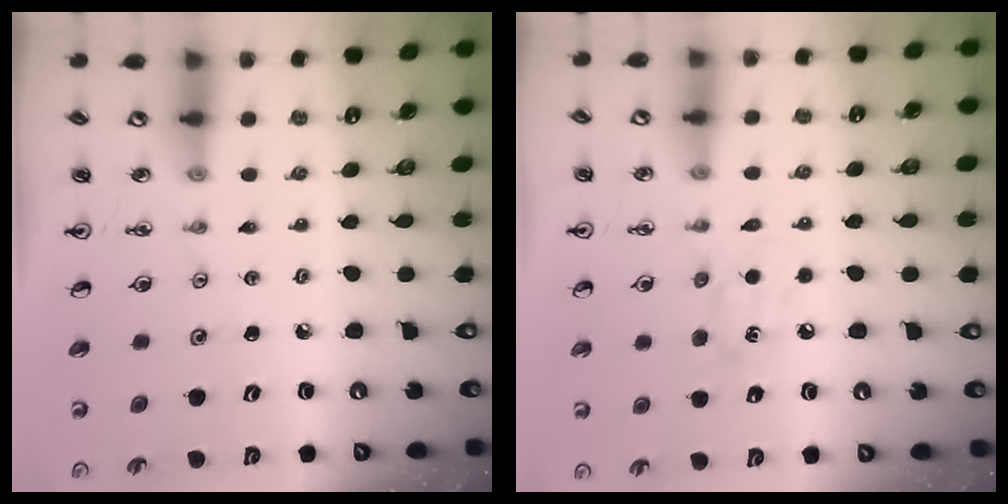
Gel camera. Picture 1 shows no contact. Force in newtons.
{"total": 6.9, "press": 6.8, "slide": 1.0}